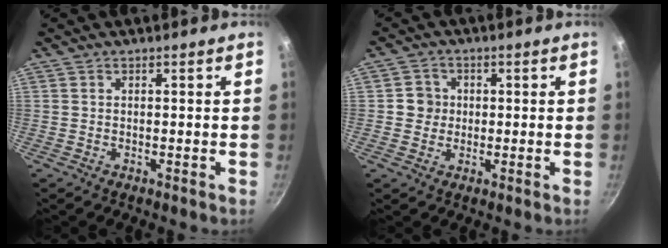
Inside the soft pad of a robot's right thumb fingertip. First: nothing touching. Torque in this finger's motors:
{"motor_torque": [-0.33, 0.26, 0.61, -0.44, 0.00]}